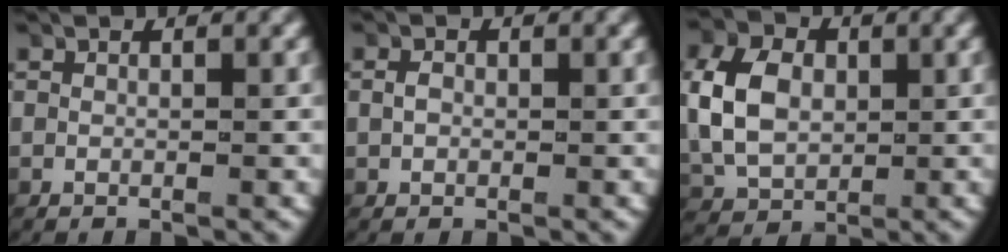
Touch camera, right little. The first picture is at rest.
{"total": 0.9, "force": [-0.1, 0.7, 0.6], "torque": [-0.018, 0.001, 0.000]}
{"total": 6.1, "force": [0.4, 4.7, 3.8], "torque": [-0.089, -0.009, 0.015]}